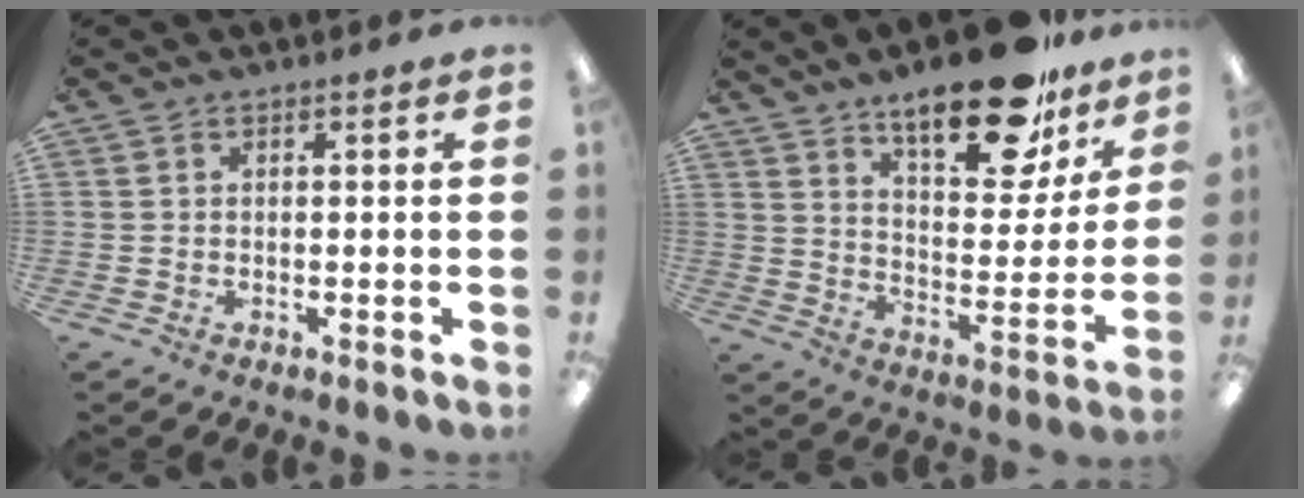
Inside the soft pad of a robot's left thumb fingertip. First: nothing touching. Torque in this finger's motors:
{"motor_torque": [0.72, 0.60, 1.25, -1.53, 0.12]}